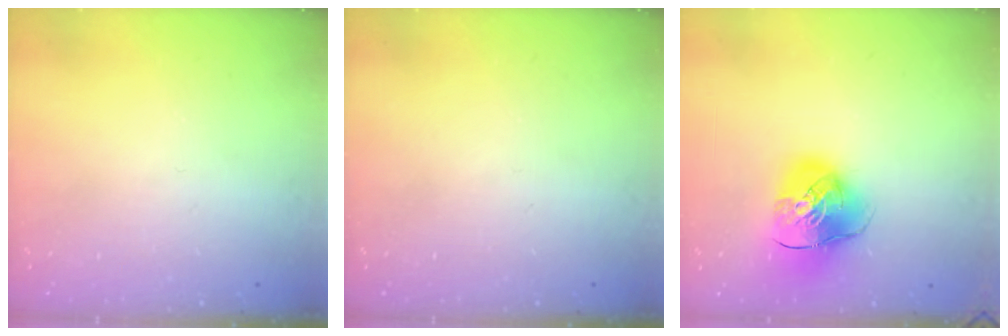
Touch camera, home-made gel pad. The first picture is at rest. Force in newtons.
{"total": 0.0}
{"total": 12.1, "press": 11.9, "slide": 1.9}